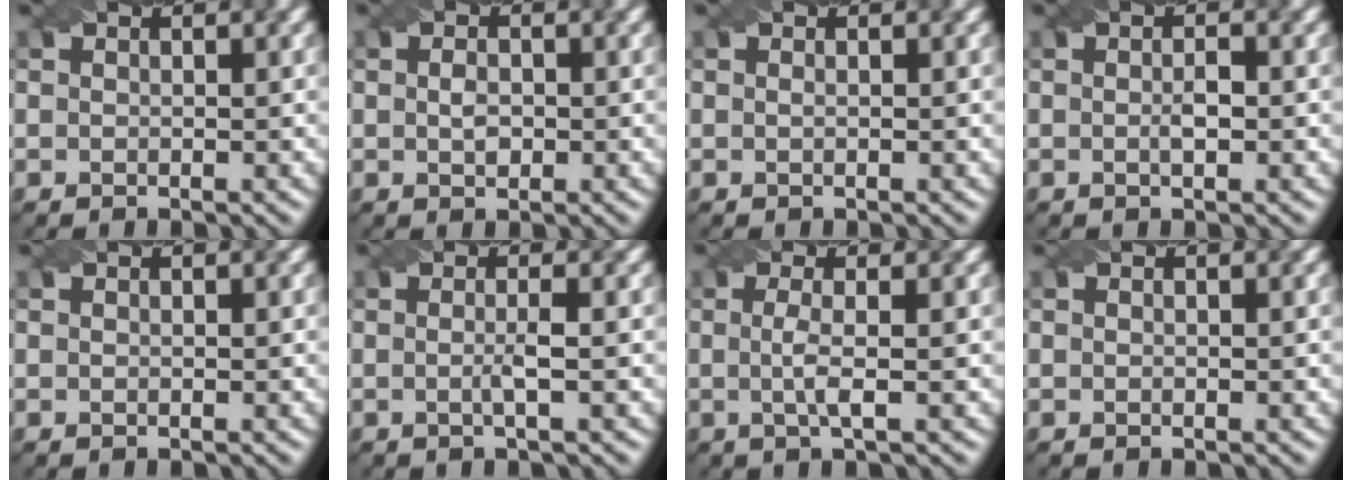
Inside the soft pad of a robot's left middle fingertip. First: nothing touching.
{"total": 1.5, "force": [-0.1, 0.9, 1.1], "torque": [-0.025, 0.000, 0.000]}
{"total": 0.0}
{"total": 1.4, "force": [-0.2, 0.4, 1.3], "torque": [-0.027, 0.001, -0.003]}
{"total": 0.0}
{"total": 1.7, "force": [-0.3, 0.2, 1.7], "torque": [-0.033, -0.003, -0.007]}
{"total": 2.3, "force": [-0.2, 0.5, 2.2], "torque": [-0.045, -0.002, -0.007]}
{"total": 0.0}